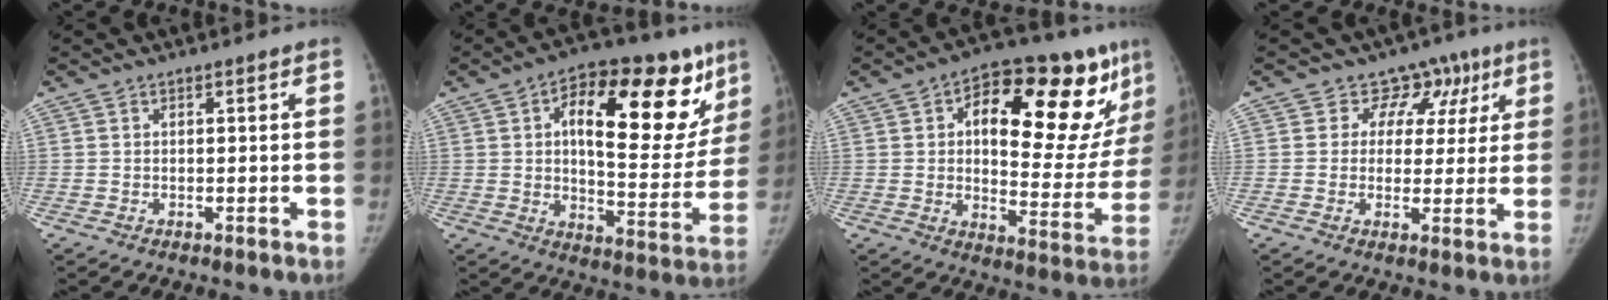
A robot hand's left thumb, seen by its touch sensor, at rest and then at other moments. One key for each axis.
{"total": 24.6, "fx": 9.8, "fy": 11.5, "fz": 19.5, "tx": -0.225, "ty": -0.011, "tz": 0.142}
{"total": 26.3, "fx": 11.1, "fy": 11.6, "fz": 20.8, "tx": -0.242, "ty": -0.004, "tz": 0.162}
{"total": 8.6, "fx": 4.5, "fy": 7.2, "fz": 1.7, "tx": 0.036, "ty": -0.002, "tz": 0.050}